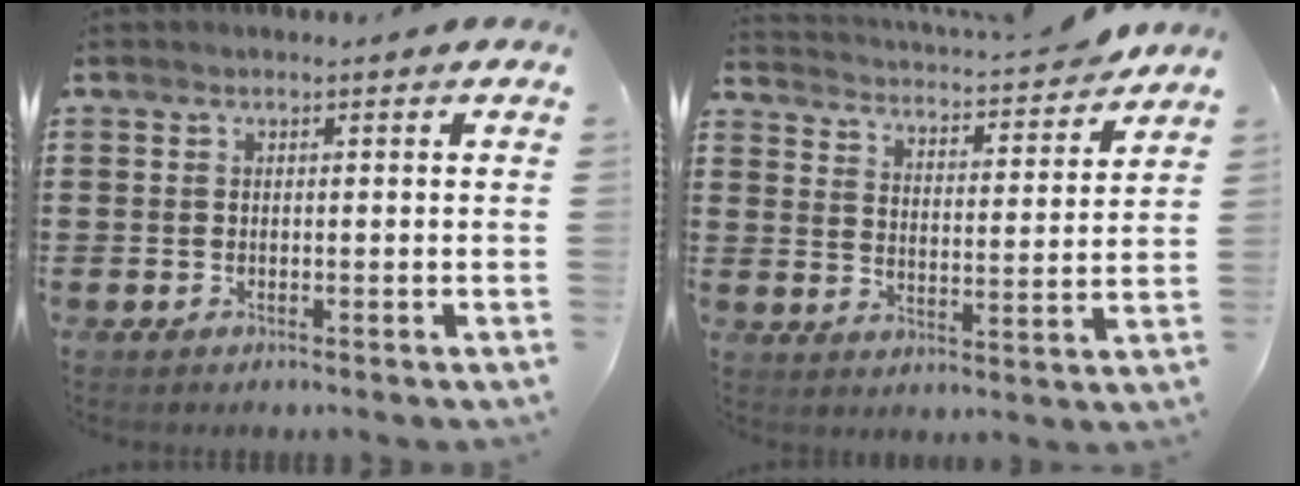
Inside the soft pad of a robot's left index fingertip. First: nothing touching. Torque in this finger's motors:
{"motor_torque": [0.49, 0.41, 0.09, 0.14]}